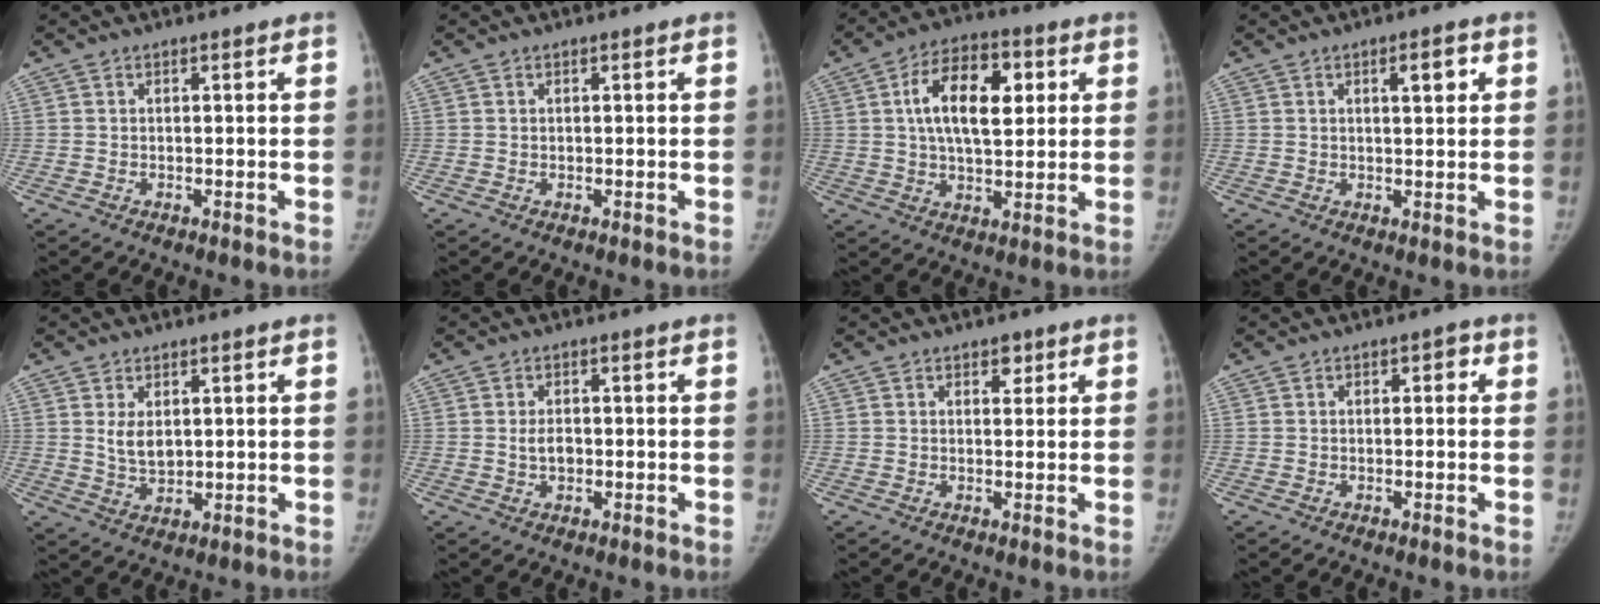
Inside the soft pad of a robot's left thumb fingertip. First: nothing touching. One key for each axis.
{"total": 0.0}
{"total": 14.0, "fx": 3.4, "fy": 7.5, "fz": 11.4, "tx": -0.170, "ty": 0.004, "tz": 0.052}
{"total": 4.0, "fx": 1.5, "fy": 1.4, "fz": 3.4, "tx": -0.041, "ty": -0.005, "tz": 0.021}
{"total": 4.6, "fx": 1.3, "fy": 2.8, "fz": 3.4, "tx": -0.052, "ty": -0.015, "tz": 0.032}
{"total": 2.7, "fx": -0.2, "fy": 1.8, "fz": 2.1, "tx": -0.034, "ty": 0.003, "tz": -0.003}
{"total": 1.9, "fx": 1.1, "fy": 1.2, "fz": 0.9, "tx": 0.003, "ty": -0.004, "tz": 0.012}
{"total": 2.1, "fx": 0.3, "fy": 1.3, "fz": 1.7, "tx": -0.012, "ty": 0.011, "tz": -0.001}